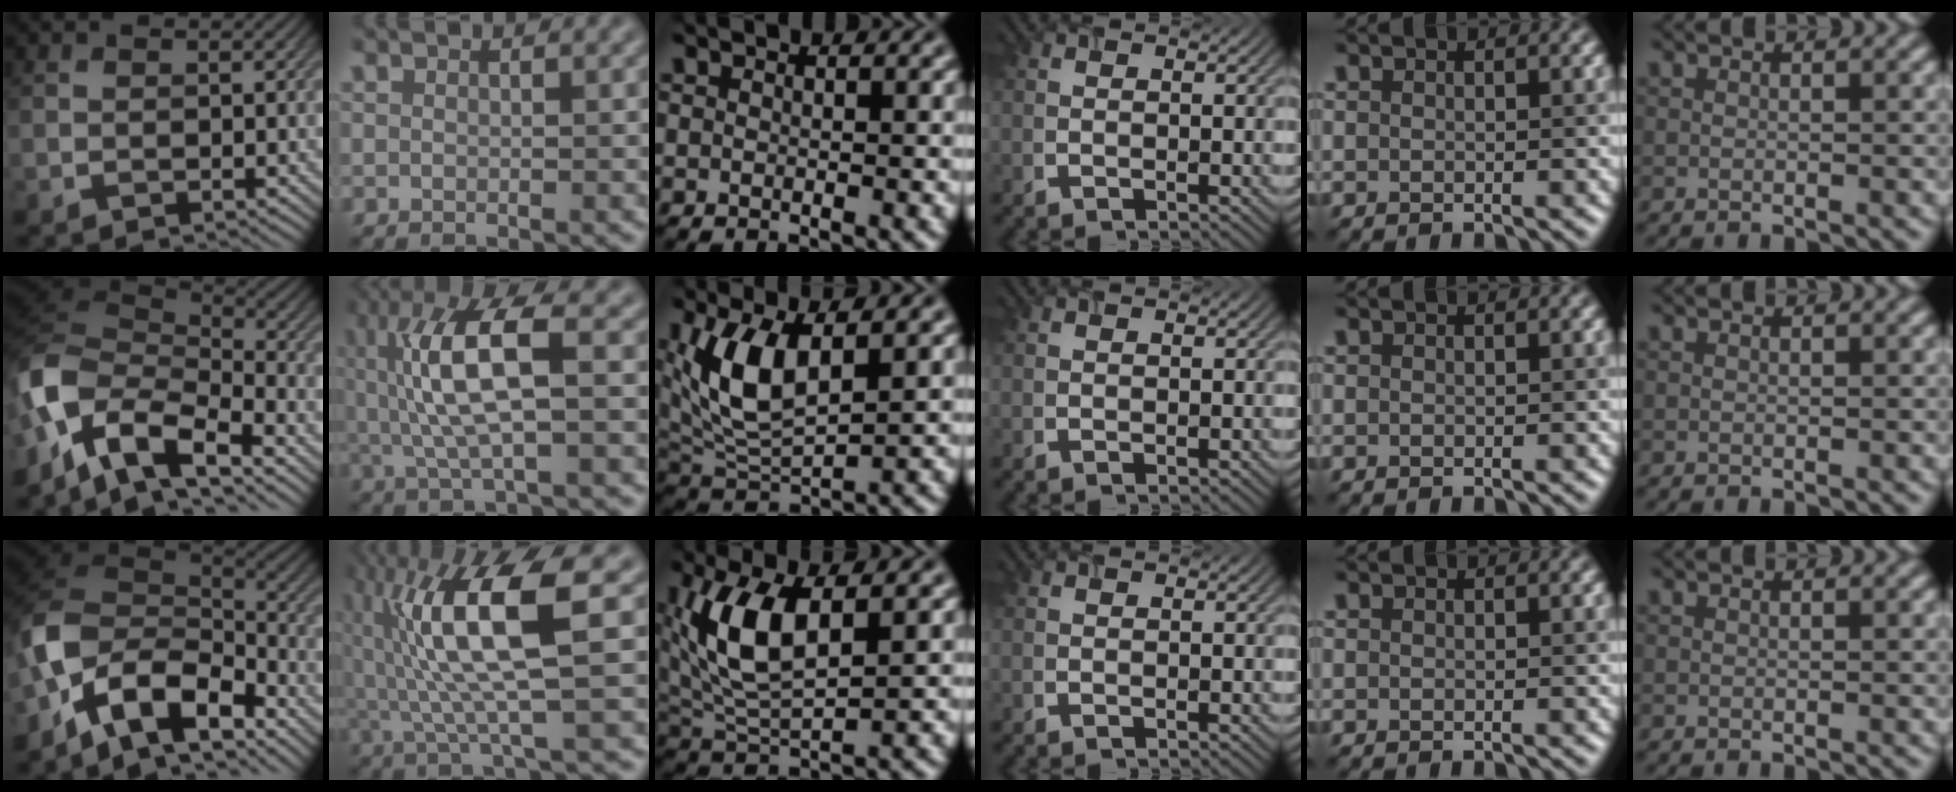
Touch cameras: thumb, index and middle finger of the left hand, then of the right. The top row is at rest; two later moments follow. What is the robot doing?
{"motion": "lift_and_place", "object": "timer"}